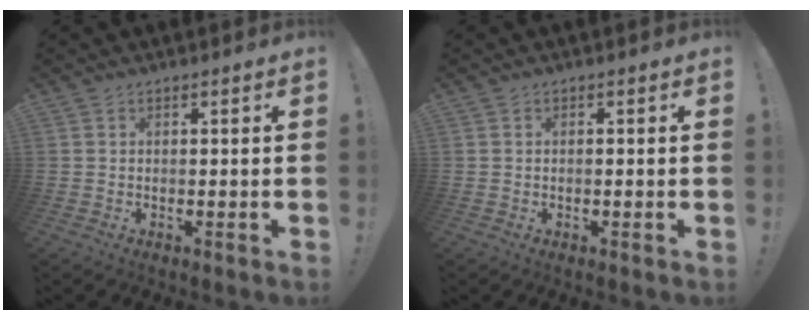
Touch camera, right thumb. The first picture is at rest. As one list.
[{"total": 0.6, "force": [-0.5, 0.1, 0.3], "torque": [-0.013, 0.003, -0.008]}]